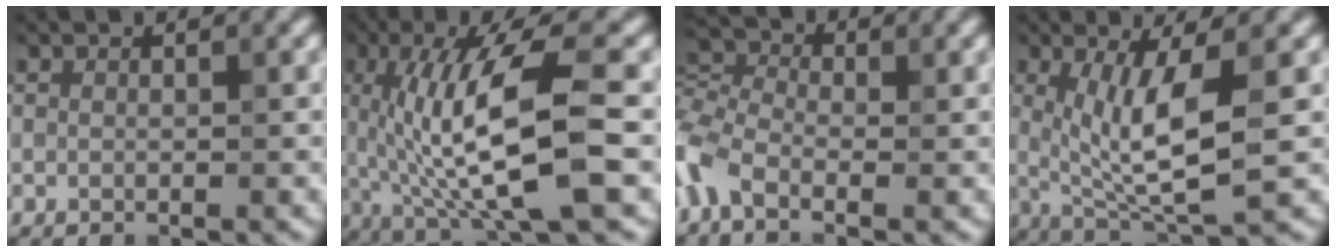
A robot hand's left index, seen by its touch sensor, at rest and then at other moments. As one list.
[{"total": 10.9, "force": [-0.2, 2.8, 10.5], "torque": [-0.175, -0.002, 0.001]}, {"total": 4.9, "force": [-2.1, 2.6, 3.6], "torque": [-0.086, 0.008, -0.069]}, {"total": 6.8, "force": [0.4, 1.9, 6.6], "torque": [-0.124, -0.010, 0.015]}]